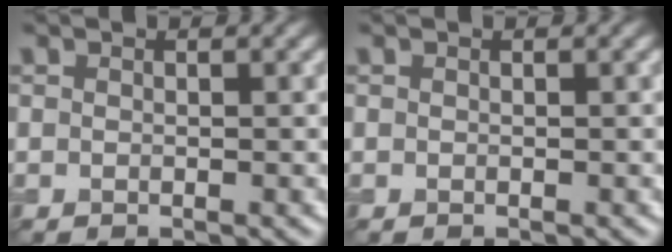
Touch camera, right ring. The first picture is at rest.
{"total": 0.0}